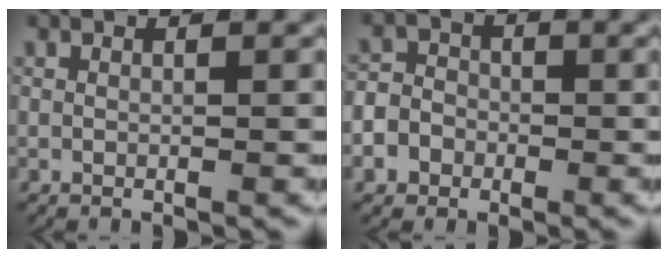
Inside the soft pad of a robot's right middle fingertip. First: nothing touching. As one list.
[{"total": 5.6, "force": [-1.5, 5.1, 1.8], "torque": [-0.029, -0.005, -0.036]}]